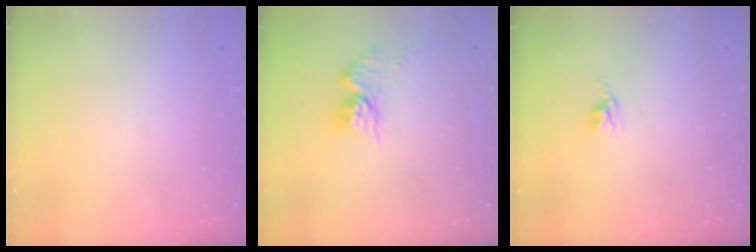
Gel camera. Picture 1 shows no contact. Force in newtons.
{"total": 10.6, "press": 10.6, "slide": 1.0}
{"total": 2.8, "press": 2.7, "slide": 0.4}